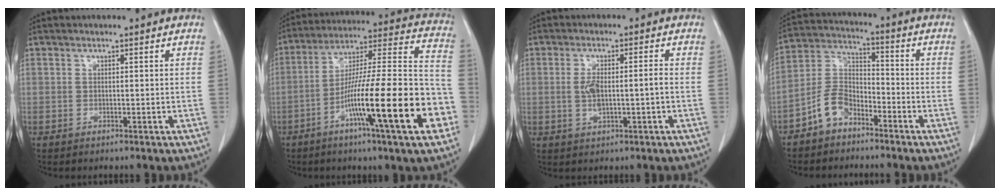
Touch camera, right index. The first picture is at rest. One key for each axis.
{"total": 23.3, "fx": -8.9, "fy": 1.1, "fz": 21.5, "tx": -0.298, "ty": -0.006, "tz": -0.148}
{"total": 4.9, "fx": -0.5, "fy": 1.2, "fz": 4.7, "tx": -0.099, "ty": 0.004, "tz": -0.006}
{"total": 7.3, "fx": -4.8, "fy": 4.3, "fz": 3.5, "tx": -0.080, "ty": 0.017, "tz": -0.097}